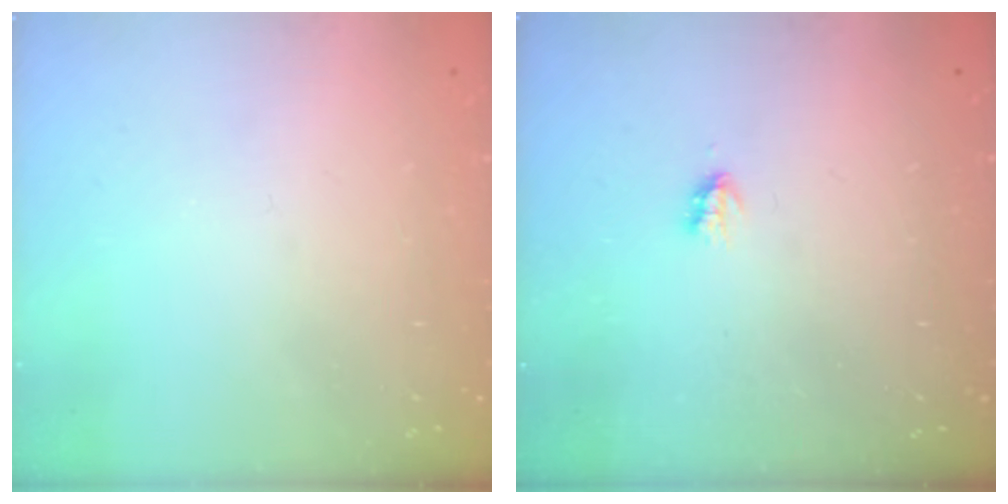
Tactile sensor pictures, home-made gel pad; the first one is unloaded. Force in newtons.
{"total": 1.7, "press": 1.7, "slide": 0.3}